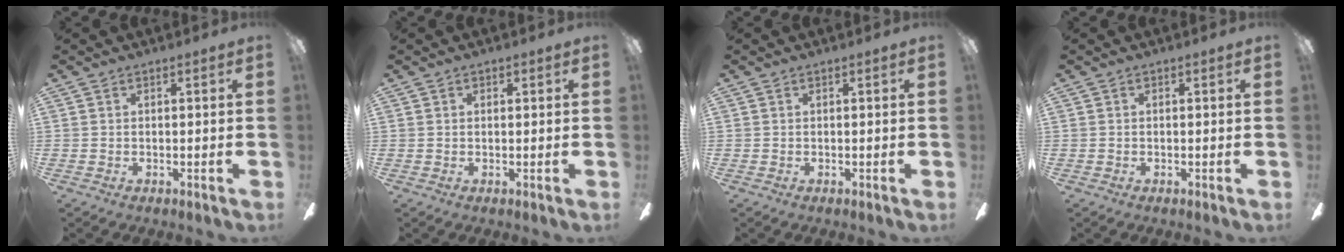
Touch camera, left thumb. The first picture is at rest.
{"total": 0.5, "force": [0.3, 0.5, 0.1], "torque": [0.005, 0.000, 0.003]}
{"total": 0.0}
{"total": 0.0}